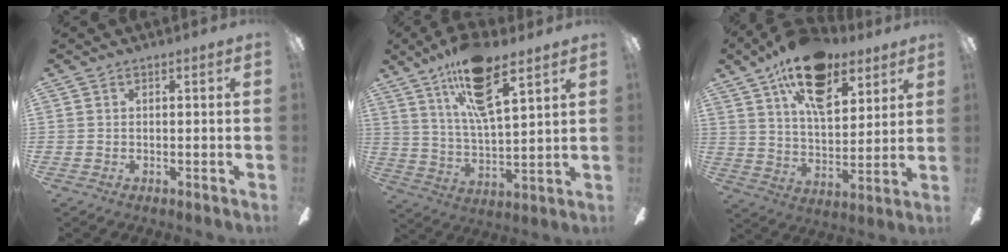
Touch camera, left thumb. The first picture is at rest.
{"total": 16.7, "force": [10.6, 5.1, 11.8], "torque": [-0.210, -0.037, 0.176]}
{"total": 18.5, "force": [11.7, 9.2, 11.0], "torque": [-0.183, -0.047, 0.204]}